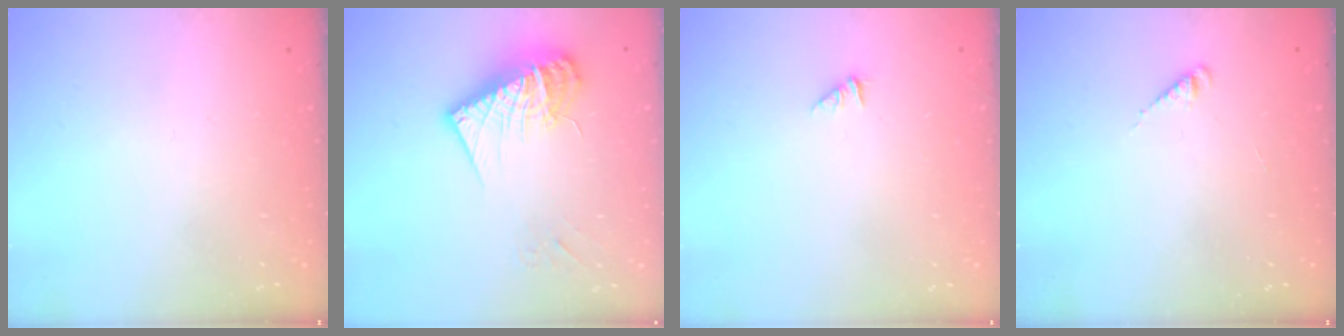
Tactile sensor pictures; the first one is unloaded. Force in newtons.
{"total": 15.6, "press": 15.5, "slide": 1.6}
{"total": 0.0}
{"total": 1.9, "press": 1.9, "slide": 0.4}